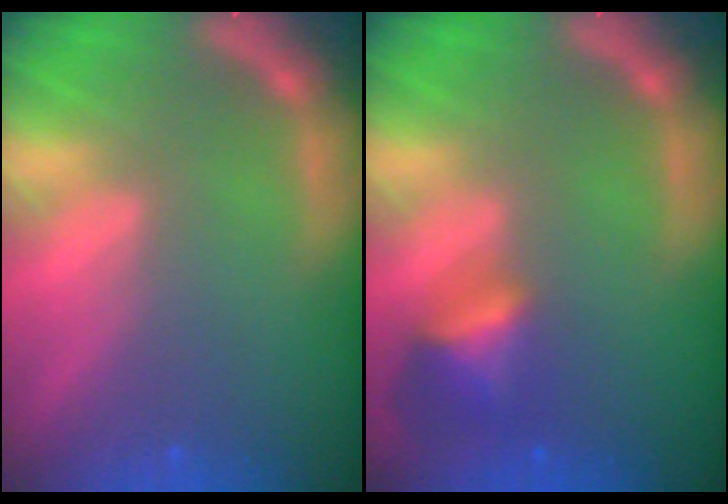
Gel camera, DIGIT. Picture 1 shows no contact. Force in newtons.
{"total": 3.5}